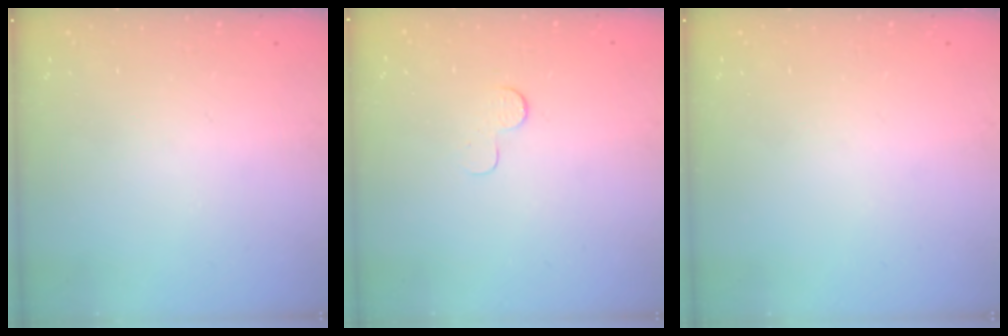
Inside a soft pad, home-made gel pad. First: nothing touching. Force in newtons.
{"total": 3.7, "press": 3.7, "slide": 0.4}
{"total": 0.0}